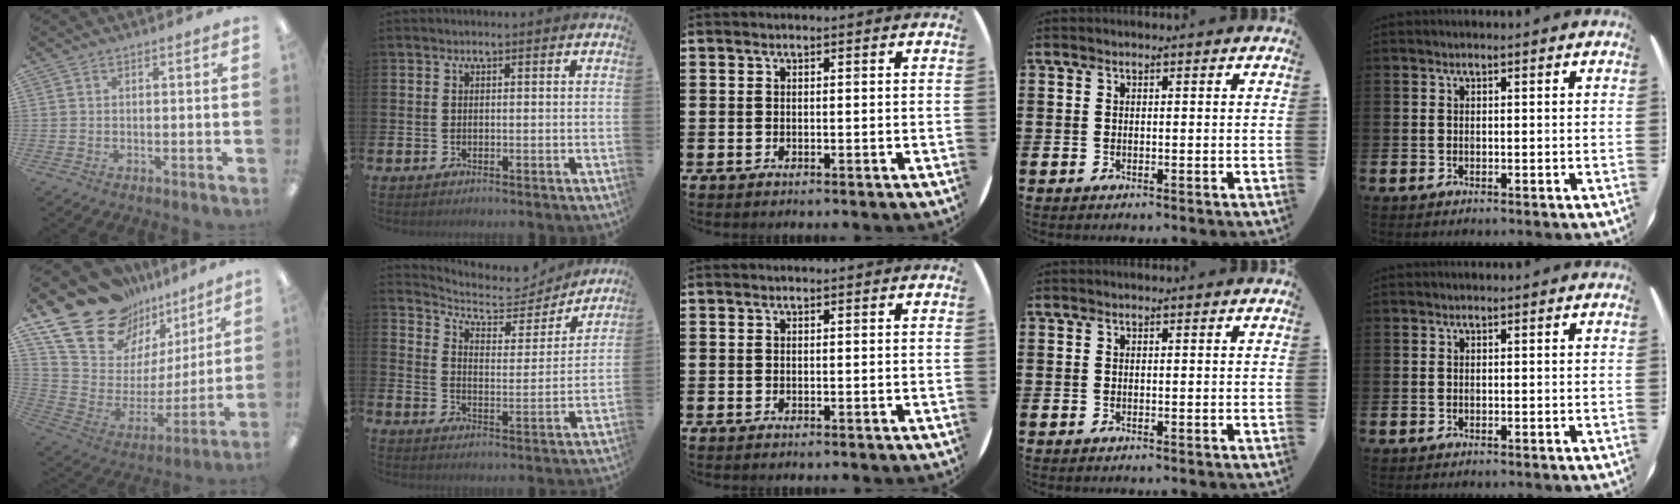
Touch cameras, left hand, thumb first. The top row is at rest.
{"thumb": {"total": 22.2, "force": [16.6, 12.0, 8.4], "torque": [-0.153, -0.120, 0.312]}, "index": {"total": 7.0, "force": [6.3, 2.5, 1.7], "torque": [-0.066, -0.049, 0.106]}}